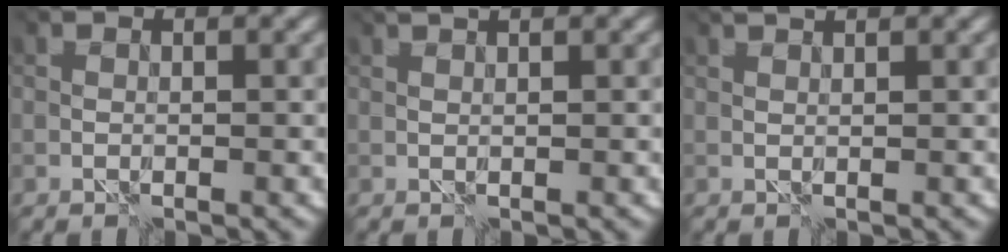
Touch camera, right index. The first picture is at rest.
{"total": 1.6, "force": [1.5, -0.5, 0.3], "torque": [-0.012, 0.002, 0.028]}
{"total": 2.1, "force": [2.0, -0.3, 0.5], "torque": [-0.015, 0.003, 0.032]}